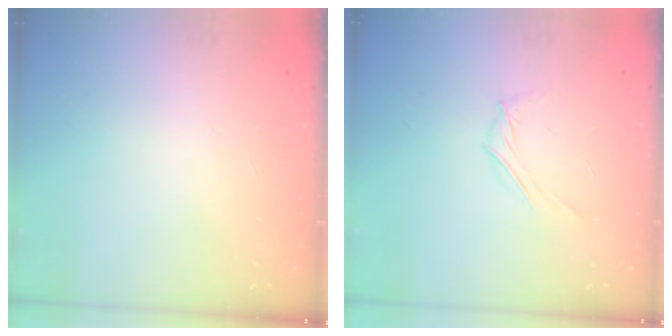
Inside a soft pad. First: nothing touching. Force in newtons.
{"total": 3.7, "press": 3.4, "slide": 1.3}